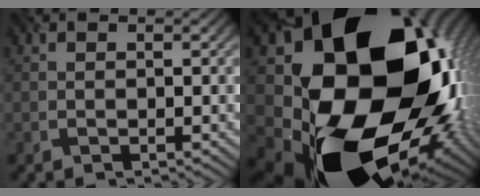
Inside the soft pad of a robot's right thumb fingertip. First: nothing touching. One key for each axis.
{"total": 22.9, "fx": 0.8, "fy": 17.7, "fz": 14.6, "tx": -0.306, "ty": -0.094, "tz": 0.069}